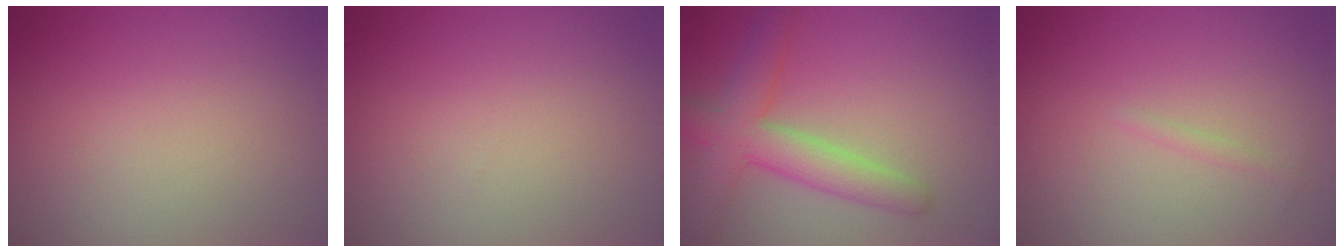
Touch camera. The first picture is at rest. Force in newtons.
{"total": 0.0}
{"total": 5.5, "press": 5.5, "slide": 0.3}
{"total": 0.7, "press": 0.7, "slide": 0.1}